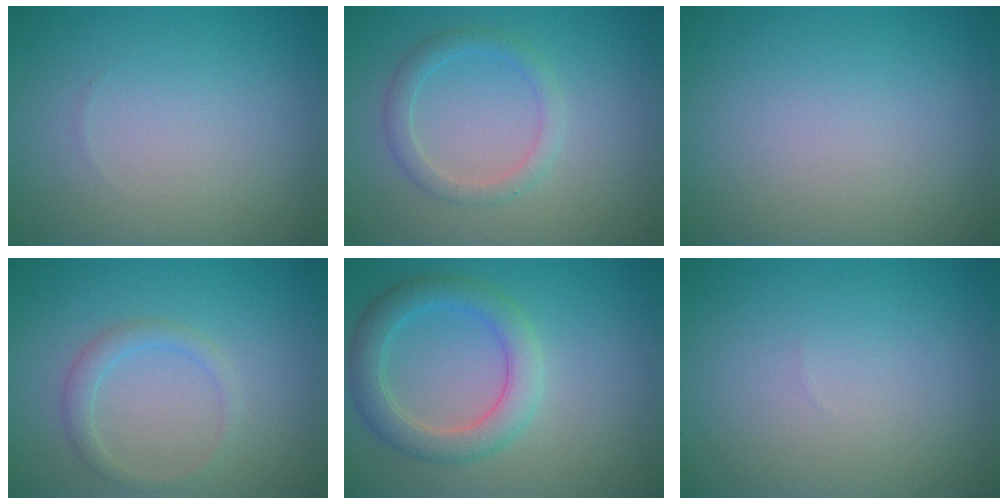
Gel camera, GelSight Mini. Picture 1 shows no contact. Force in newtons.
{"total": 2.0, "press": 2.0, "slide": 0.1}
{"total": 0.0}
{"total": 1.7, "press": 1.7, "slide": 0.1}
{"total": 4.0, "press": 4.0, "slide": 0.1}
{"total": 0.0}